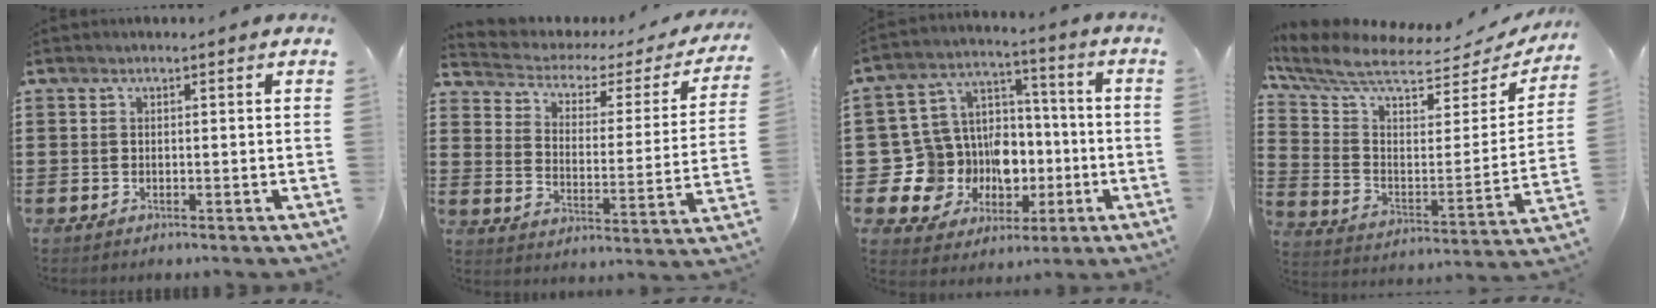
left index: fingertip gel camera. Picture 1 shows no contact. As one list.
[{"total": 2.9, "force": [1.8, 1.6, 1.6], "torque": [-0.047, -0.016, 0.019]}, {"total": 12.5, "force": [-2.4, 11.2, 4.8], "torque": [-0.161, -0.014, -0.025]}, {"total": 8.3, "force": [6.8, 1.7, 4.5], "torque": [-0.117, -0.053, 0.115]}]